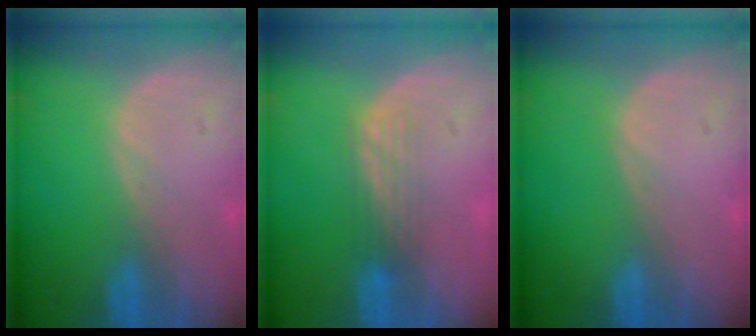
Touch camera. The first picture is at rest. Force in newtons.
{"total": 2.9, "press": 2.6, "slide": 1.4}
{"total": 0.0}